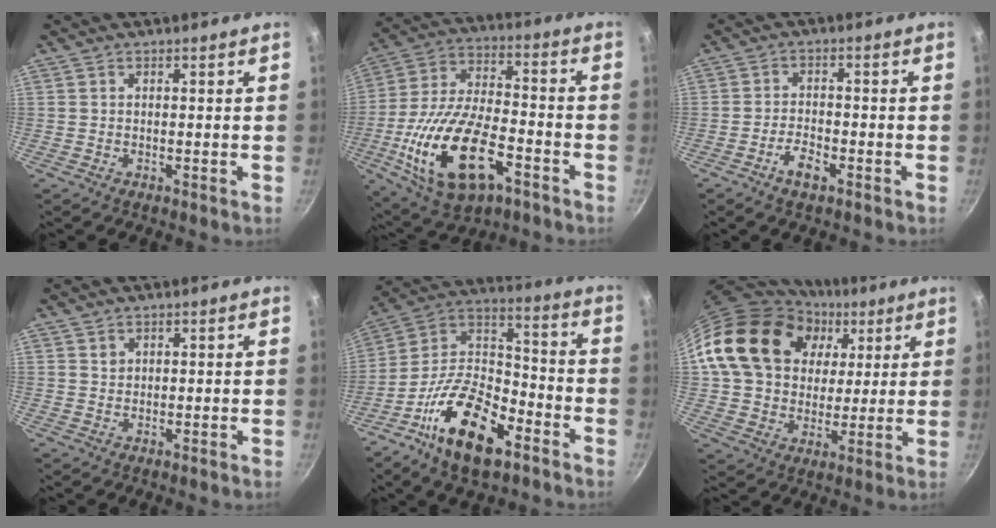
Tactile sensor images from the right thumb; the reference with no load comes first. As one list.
[{"total": 22.3, "force": [-8.1, 11.2, 17.5], "torque": [-0.332, 0.025, -0.143]}, {"total": 4.1, "force": [-2.5, 1.8, 2.8], "torque": [-0.047, 0.017, -0.046]}, {"total": 1.1, "force": [0.6, 0.9, 0.3], "torque": [-0.004, 0.000, 0.010]}, {"total": 20.4, "force": [-10.6, 10.0, 14.3], "torque": [-0.234, 0.065, -0.210]}, {"total": 22.7, "force": [7.4, 17.5, 12.4], "torque": [-0.200, 0.009, 0.131]}]